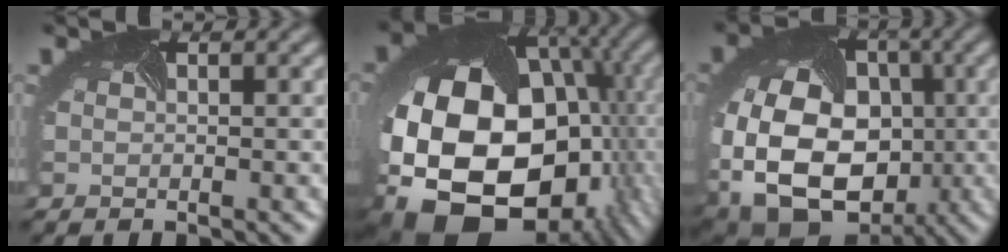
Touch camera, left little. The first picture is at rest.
{"total": 21.5, "force": [-6.5, 15.1, 13.8], "torque": [-0.297, -0.056, -0.082]}
{"total": 18.2, "force": [-3.5, 14.0, 11.2], "torque": [-0.220, -0.038, -0.053]}